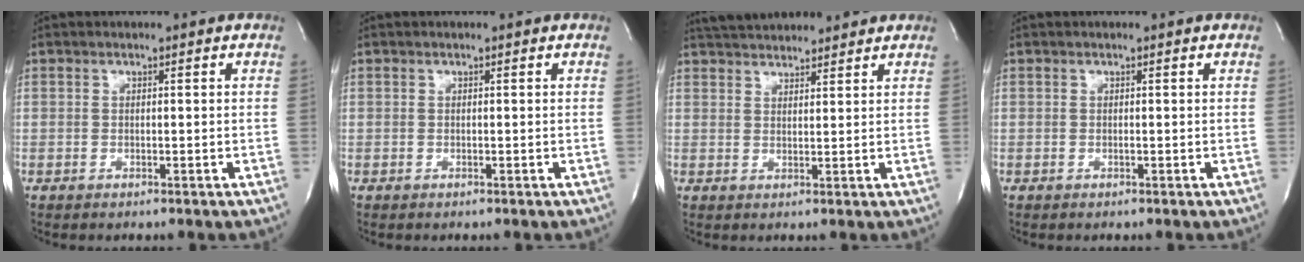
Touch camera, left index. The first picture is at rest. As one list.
[{"total": 0.0}, {"total": 8.6, "force": [8.1, 1.6, 2.5], "torque": [-0.050, 0.026, 0.125]}, {"total": 0.0}]